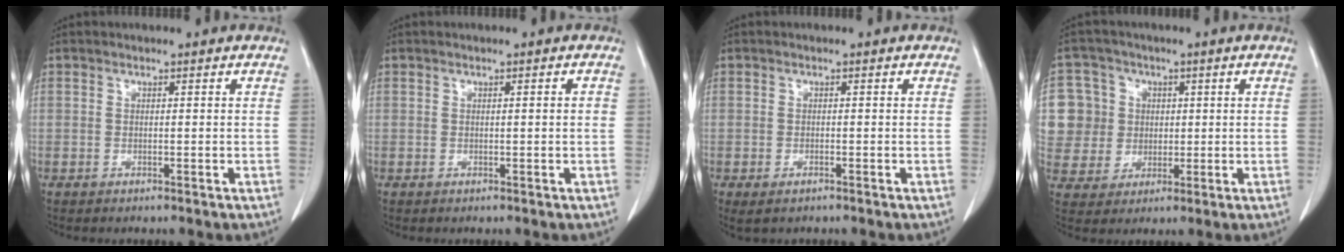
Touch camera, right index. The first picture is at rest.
{"total": 1.1, "force": [0.1, 0.1, 1.0], "torque": [-0.015, 0.002, 0.003]}
{"total": 2.1, "force": [-1.2, 0.9, 1.4], "torque": [-0.025, -0.005, -0.014]}
{"total": 11.0, "force": [1.8, 10.8, 1.6], "torque": [-0.052, 0.041, 0.050]}